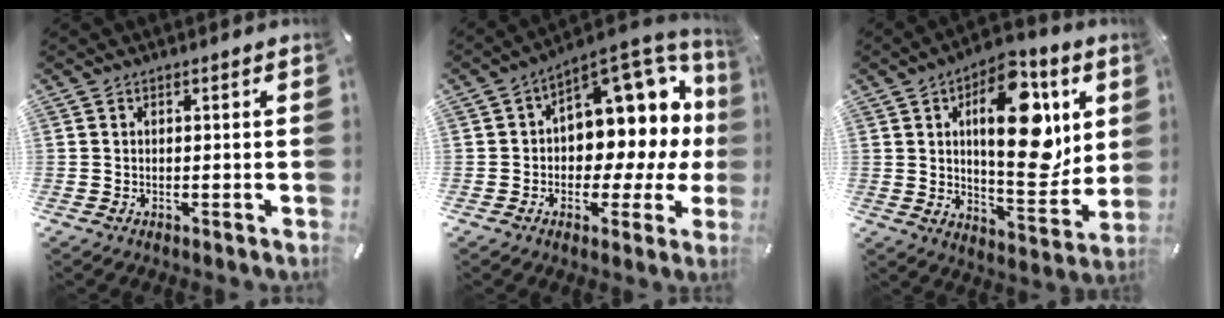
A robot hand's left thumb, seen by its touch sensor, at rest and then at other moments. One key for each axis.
{"total": 13.1, "fx": 4.6, "fy": 8.7, "fz": 8.6, "tx": -0.102, "ty": -0.057, "tz": 0.078}
{"total": 20.6, "fx": 6.6, "fy": 9.8, "fz": 16.8, "tx": -0.225, "ty": -0.034, "tz": 0.103}